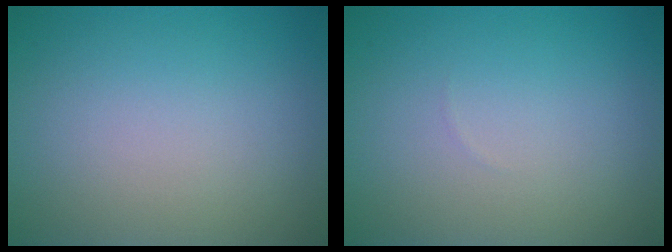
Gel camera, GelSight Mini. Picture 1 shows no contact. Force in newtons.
{"total": 0.0}